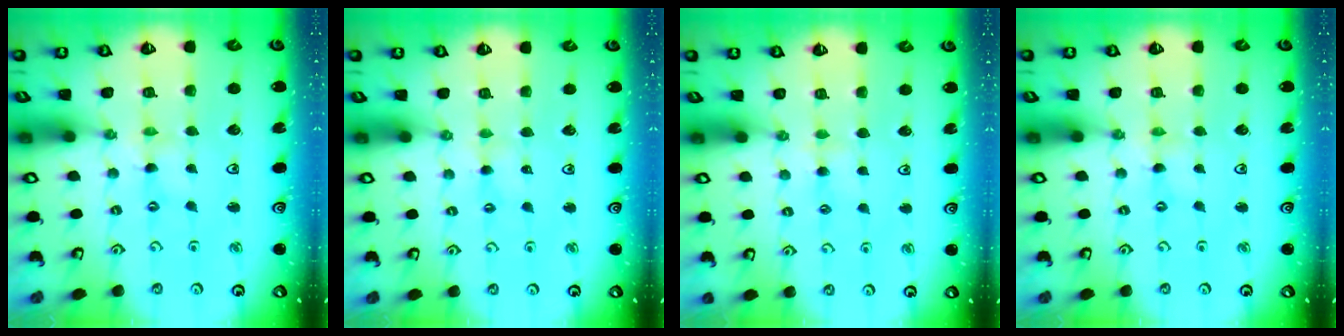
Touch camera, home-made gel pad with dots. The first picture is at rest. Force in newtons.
{"total": 1.7, "press": 1.7, "slide": 0.4}
{"total": 2.9, "press": 2.8, "slide": 0.6}
{"total": 0.0}